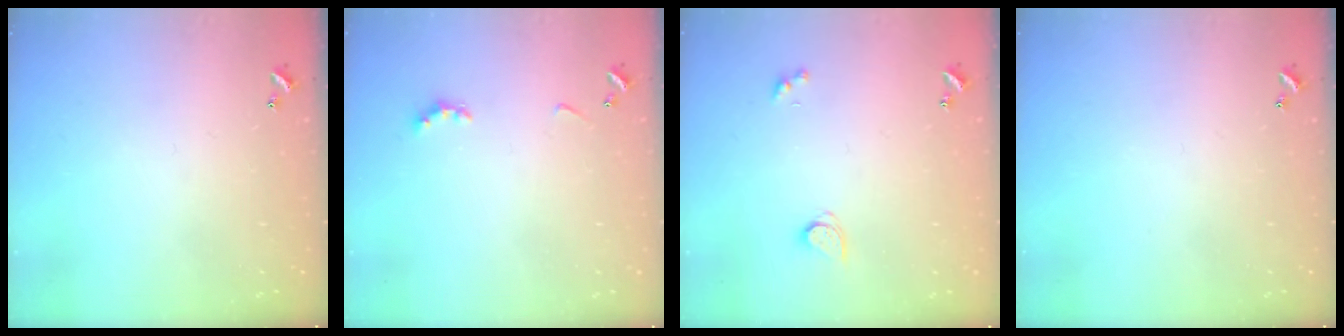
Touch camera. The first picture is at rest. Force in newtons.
{"total": 2.9, "press": 2.8, "slide": 0.6}
{"total": 2.6, "press": 2.6, "slide": 0.3}
{"total": 0.0}